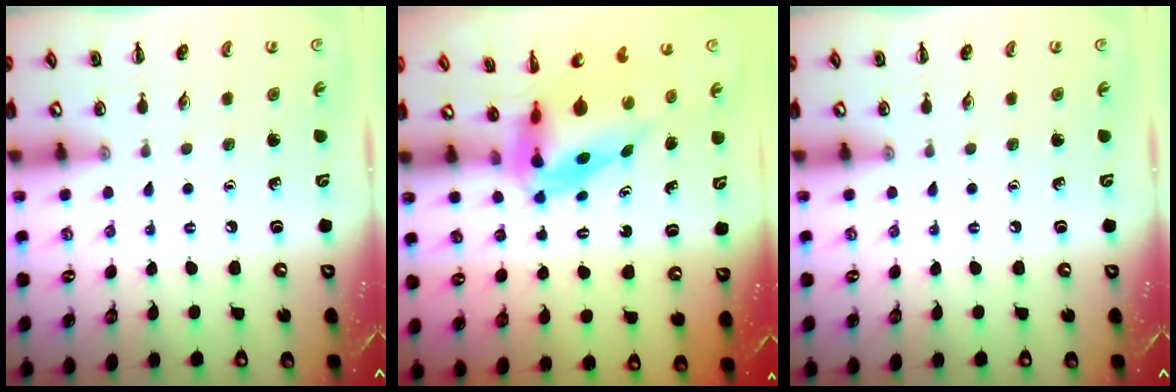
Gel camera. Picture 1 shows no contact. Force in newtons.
{"total": 4.7, "press": 4.5, "slide": 1.3}
{"total": 0.0}